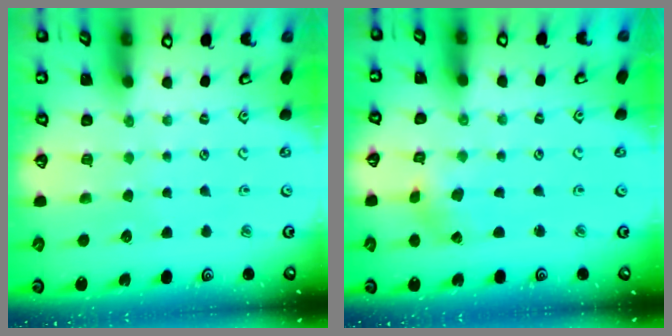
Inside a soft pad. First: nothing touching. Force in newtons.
{"total": 1.8, "press": 1.8, "slide": 0.3}